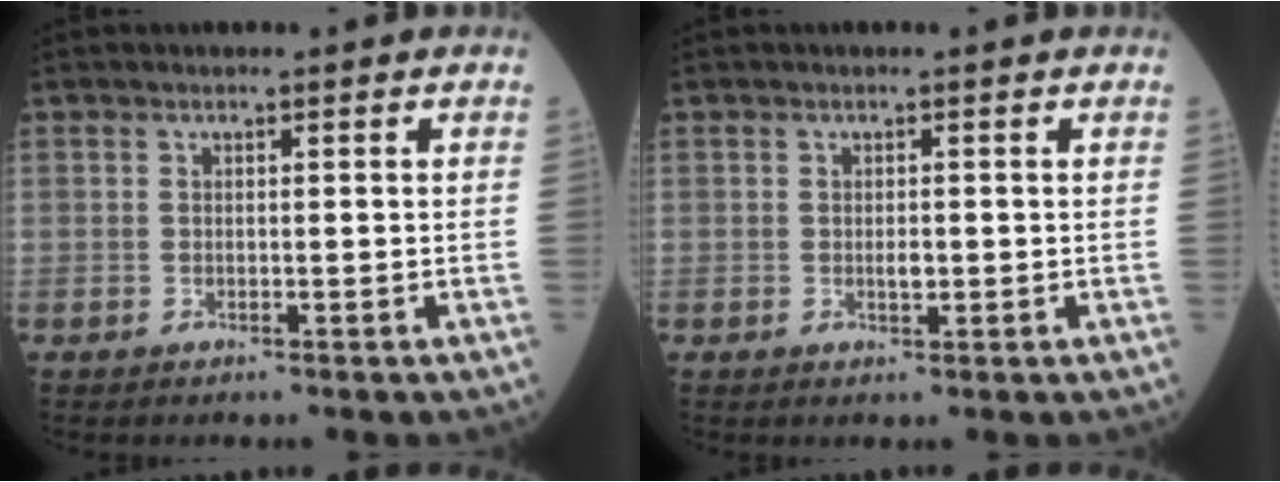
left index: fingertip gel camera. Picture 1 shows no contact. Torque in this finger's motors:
{"motor_torque": [0.51, 0.36, 0.04, 0.02]}